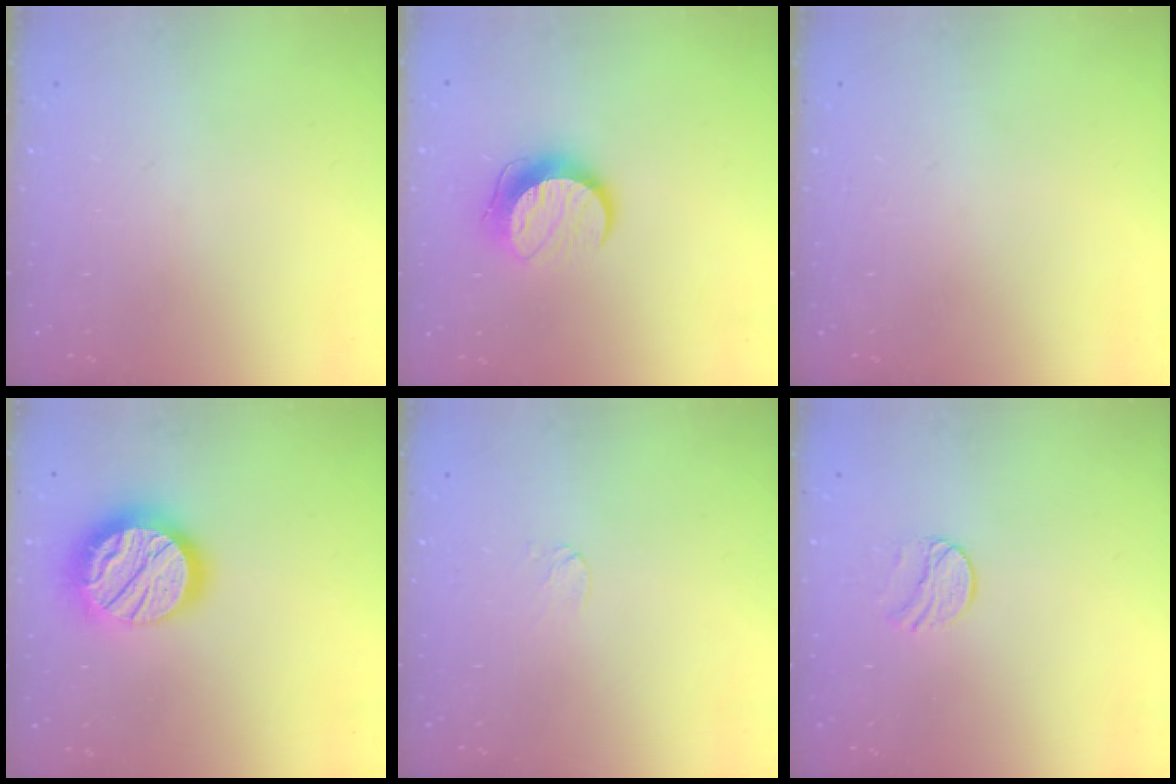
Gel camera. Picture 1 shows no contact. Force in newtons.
{"total": 10.5, "press": 10.4, "slide": 0.8}
{"total": 0.0}
{"total": 20.2, "press": 20.2, "slide": 1.5}
{"total": 3.6, "press": 3.6, "slide": 0.4}
{"total": 8.3, "press": 8.2, "slide": 0.7}